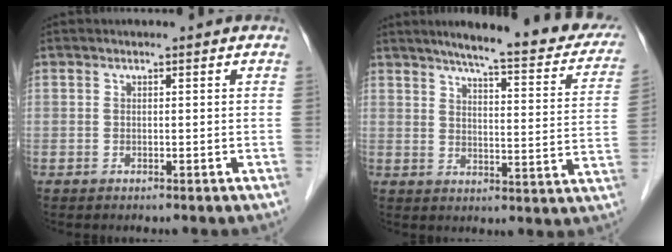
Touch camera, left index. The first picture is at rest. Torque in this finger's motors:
{"motor_torque": [-0.63, -0.87, 0.30, 0.10]}